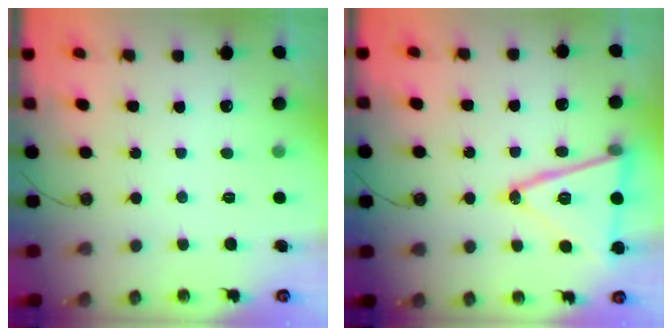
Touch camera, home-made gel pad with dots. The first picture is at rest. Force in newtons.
{"total": 18.1, "press": 17.8, "slide": 3.4}